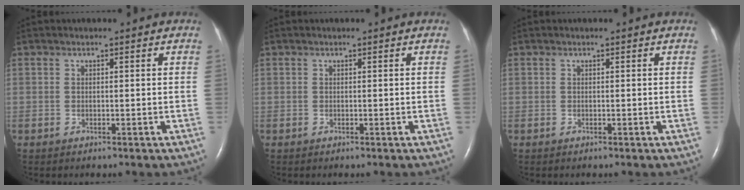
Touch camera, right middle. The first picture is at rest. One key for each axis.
{"total": 0.0}
{"total": 0.0}